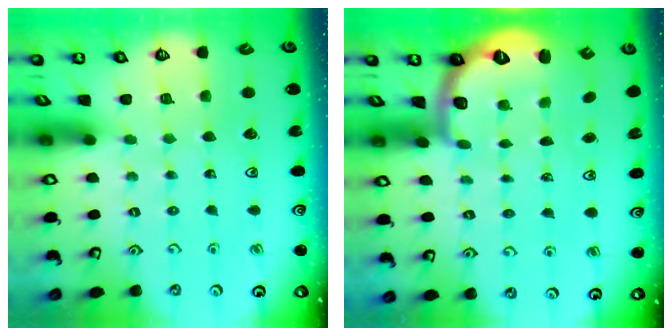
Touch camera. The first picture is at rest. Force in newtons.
{"total": 2.7, "press": 1.7, "slide": 2.1}